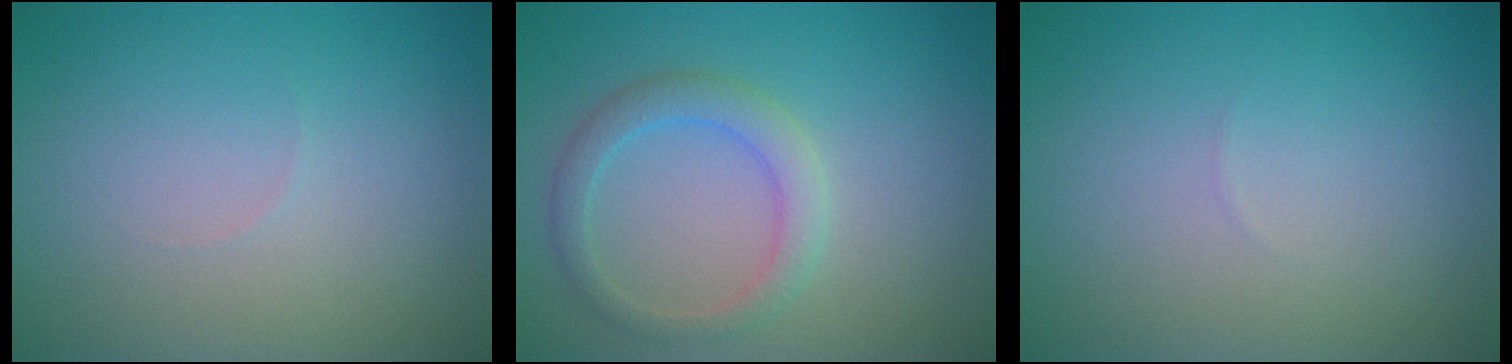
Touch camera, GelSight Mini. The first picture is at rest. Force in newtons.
{"total": 2.7, "press": 2.7, "slide": 0.0}
{"total": 0.0}